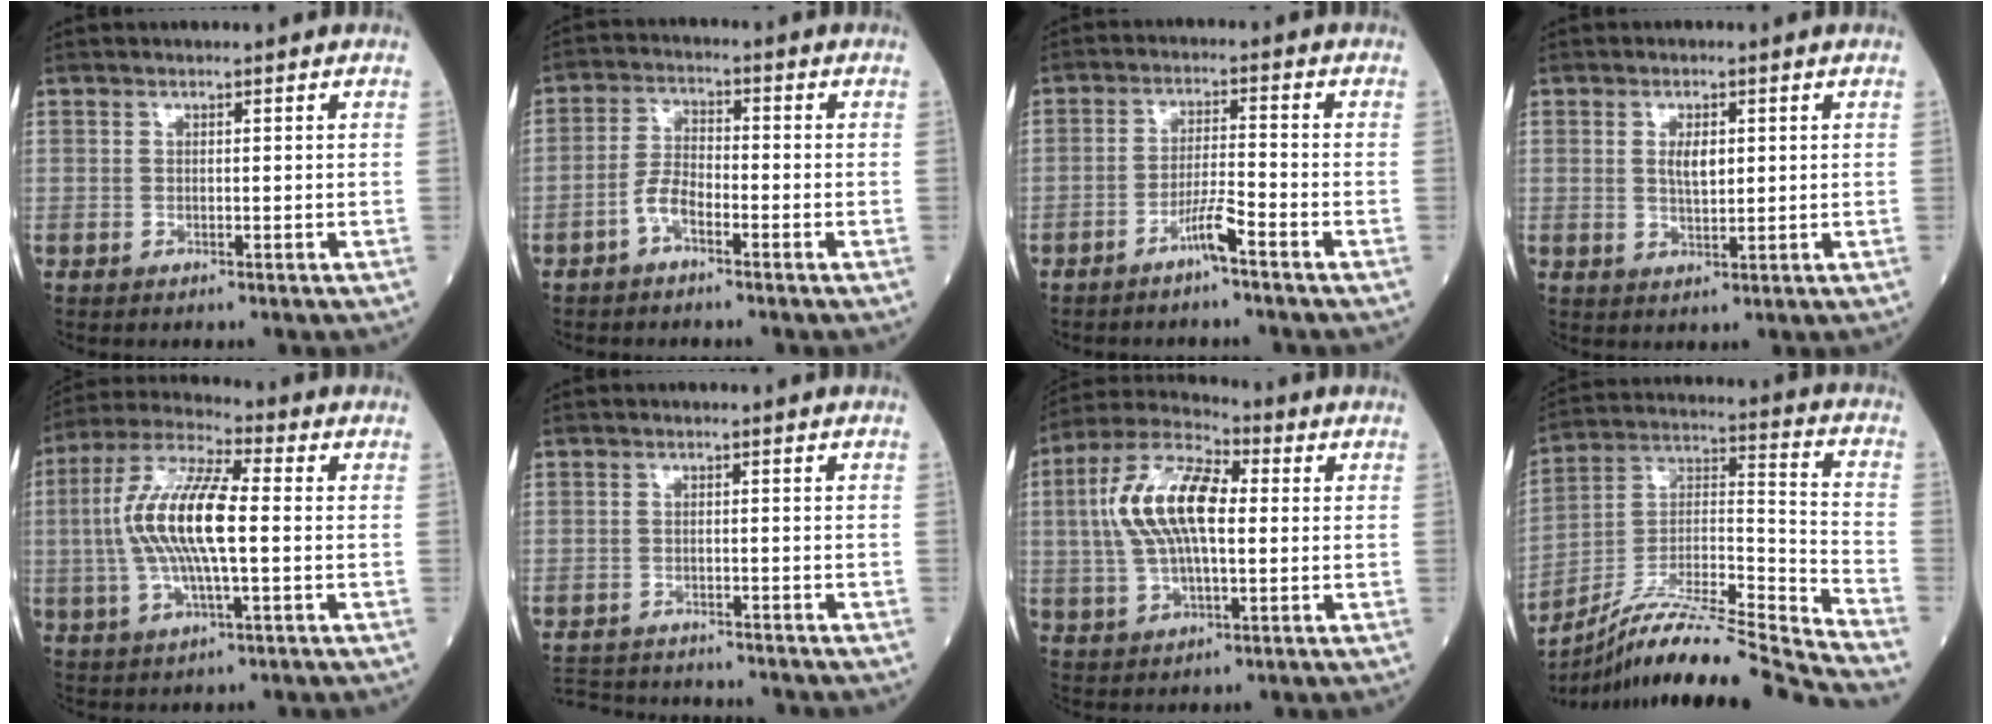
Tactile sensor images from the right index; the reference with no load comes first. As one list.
[{"total": 4.3, "force": [-2.4, 1.7, 3.1], "torque": [-0.065, 0.009, -0.050]}, {"total": 4.3, "force": [-3.0, -0.2, 3.1], "torque": [-0.061, 0.001, -0.058]}, {"total": 3.2, "force": [0.7, 1.2, 2.9], "torque": [-0.052, 0.000, 0.012]}, {"total": 13.5, "force": [-0.2, 2.8, 13.2], "torque": [-0.276, 0.013, -0.008]}, {"total": 9.3, "force": [-8.9, 1.8, 2.1], "torque": [-0.043, 0.001, -0.130]}, {"total": 13.5, "force": [1.6, 5.2, 12.3], "torque": [-0.262, 0.026, 0.026]}, {"total": 22.3, "force": [-20.0, -1.9, 9.6], "torque": [-0.170, 0.004, -0.342]}]